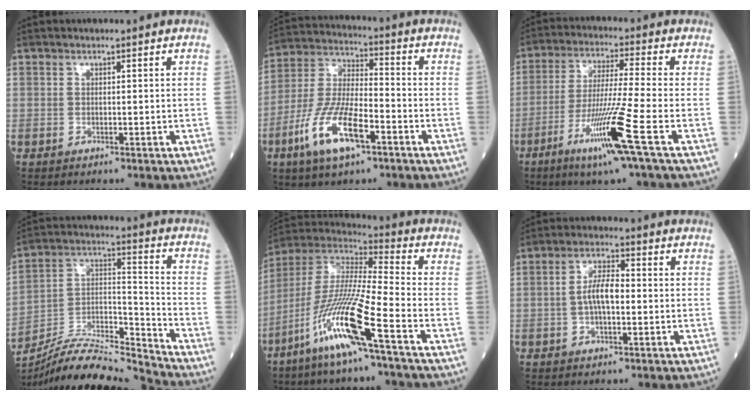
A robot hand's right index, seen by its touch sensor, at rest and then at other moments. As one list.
[{"total": 13.2, "force": [-6.1, 3.8, 11.1], "torque": [-0.235, -0.005, -0.116]}, {"total": 12.2, "force": [-5.5, -1.8, 10.8], "torque": [-0.209, -0.028, -0.106]}, {"total": 16.2, "force": [-15.6, -0.5, 4.3], "torque": [-0.072, 0.030, -0.280]}, {"total": 16.3, "force": [-8.2, -0.2, 14.1], "torque": [-0.297, -0.031, -0.166]}, {"total": 5.4, "force": [-0.5, 1.9, 5.1], "torque": [-0.103, 0.011, -0.013]}]